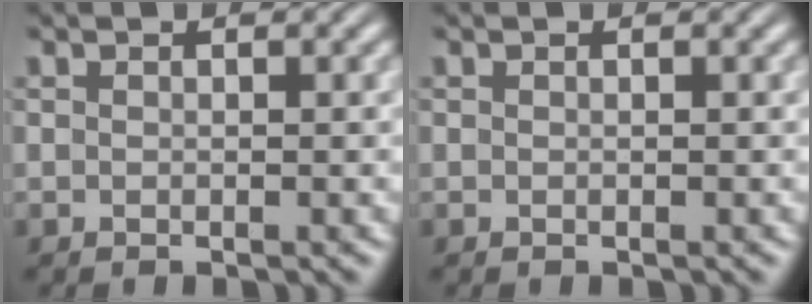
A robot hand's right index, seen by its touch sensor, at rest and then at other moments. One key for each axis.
{"total": 0.0}